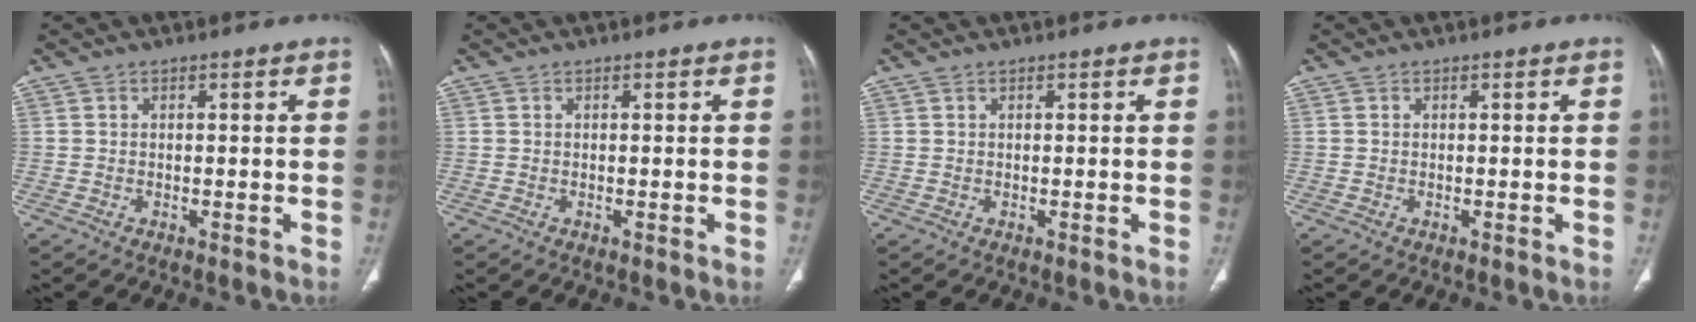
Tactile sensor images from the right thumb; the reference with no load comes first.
{"total": 0.0}
{"total": 0.0}
{"total": 0.0}